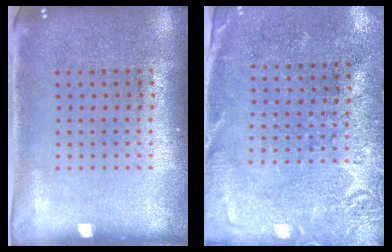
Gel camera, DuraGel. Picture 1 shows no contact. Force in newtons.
{"total": 2.7, "press": 2.7, "slide": 0.7}